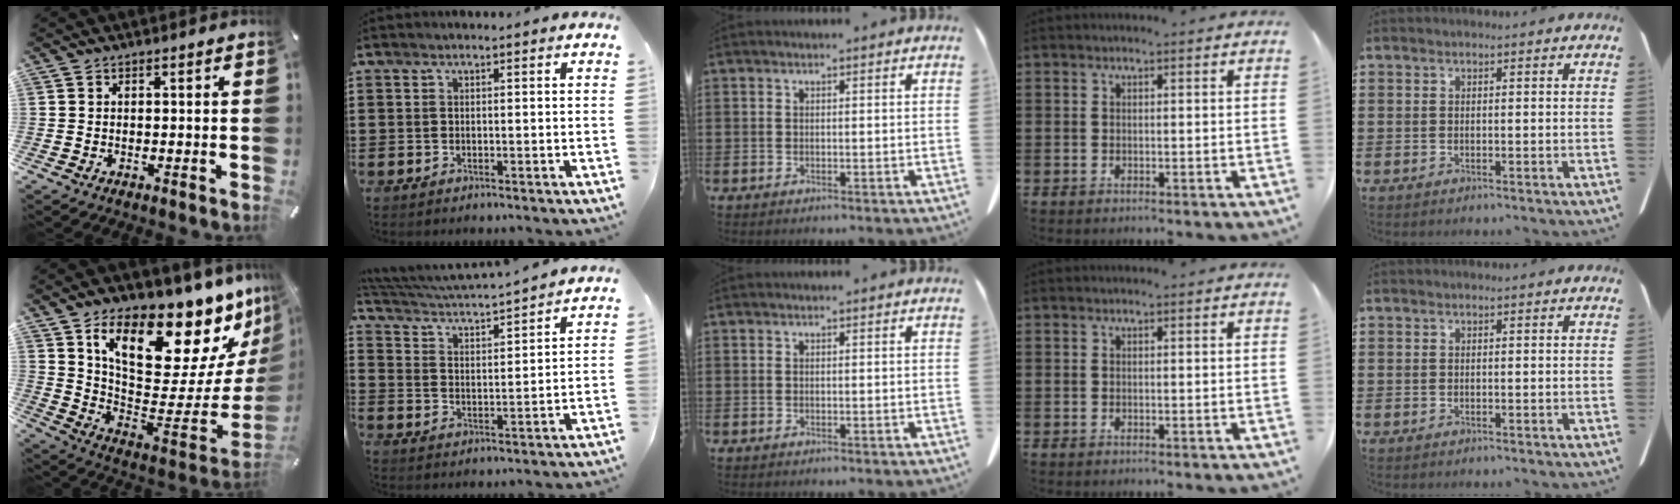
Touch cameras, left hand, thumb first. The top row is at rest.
{"thumb": {"total": 23.2, "force": [15.9, 8.9, 14.4], "torque": [-0.208, -0.116, 0.261]}, "index": {"total": 3.7, "force": [3.6, -0.1, 1.1], "torque": [-0.042, -0.032, 0.053]}}